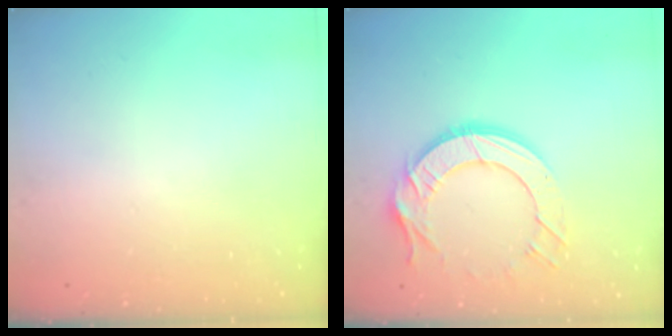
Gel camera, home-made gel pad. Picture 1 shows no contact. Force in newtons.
{"total": 12.8, "press": 12.7, "slide": 1.1}